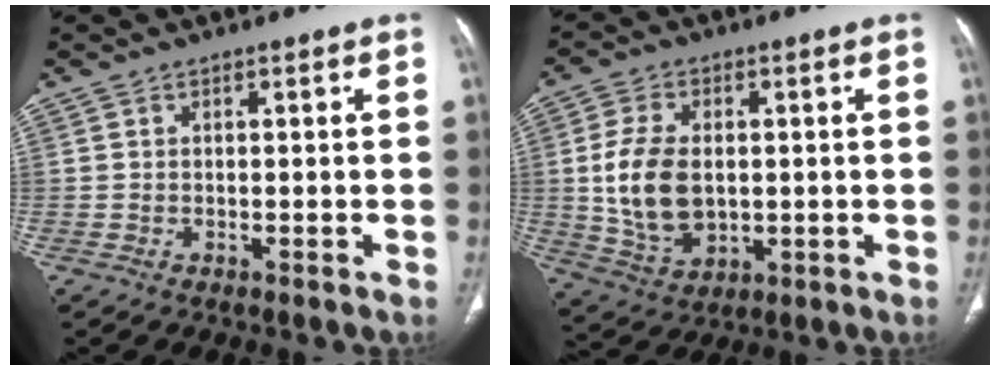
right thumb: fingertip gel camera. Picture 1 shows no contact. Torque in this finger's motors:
{"motor_torque": [-0.43, 0.91, 0.72, 0.91, 0.32]}